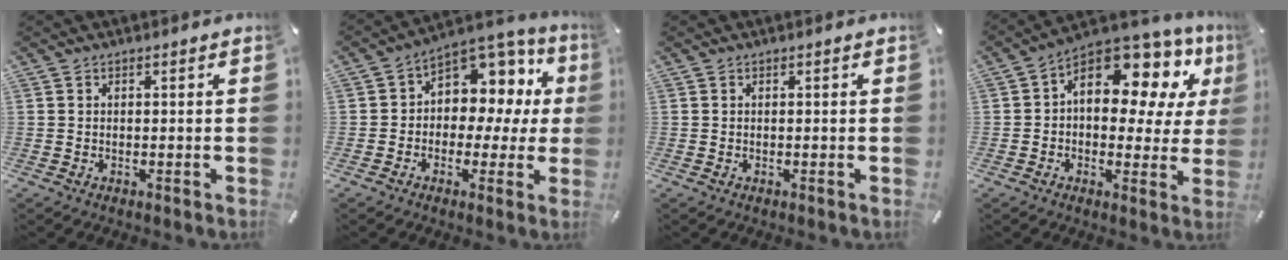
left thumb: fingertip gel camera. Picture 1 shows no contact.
{"total": 9.3, "force": [1.6, 7.7, 4.9], "torque": [-0.067, -0.025, 0.034]}
{"total": 0.0}
{"total": 14.6, "force": [7.3, 8.3, 9.5], "torque": [-0.142, -0.057, 0.127]}